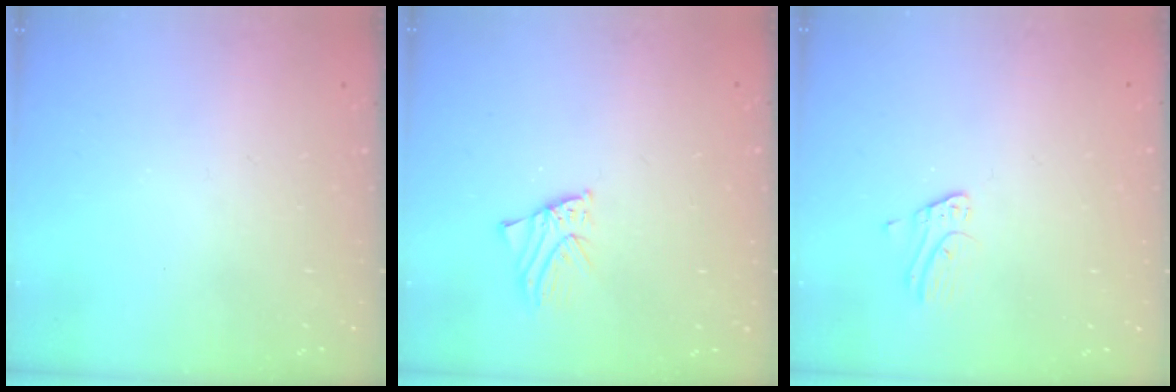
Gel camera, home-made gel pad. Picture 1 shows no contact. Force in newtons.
{"total": 1.9, "press": 1.9, "slide": 0.0}
{"total": 2.7, "press": 2.7, "slide": 0.2}